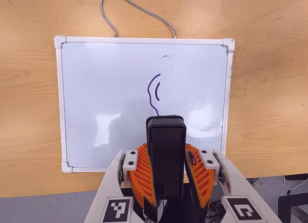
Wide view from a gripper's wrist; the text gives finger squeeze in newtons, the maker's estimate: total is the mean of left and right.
{"total": 7.8, "left": 6.2, "right": 9.3}